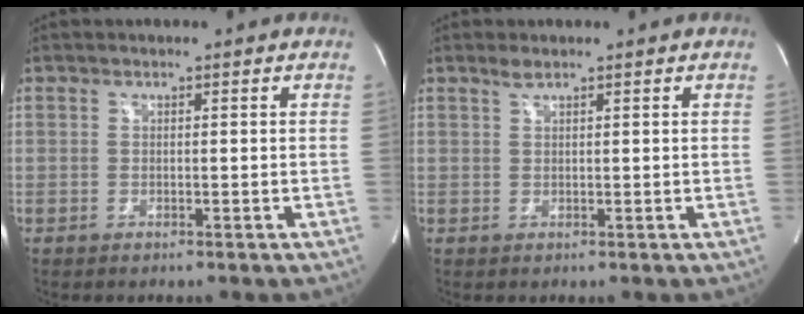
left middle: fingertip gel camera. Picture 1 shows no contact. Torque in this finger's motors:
{"motor_torque": [0.25, 0.08, -0.04, 0.00]}